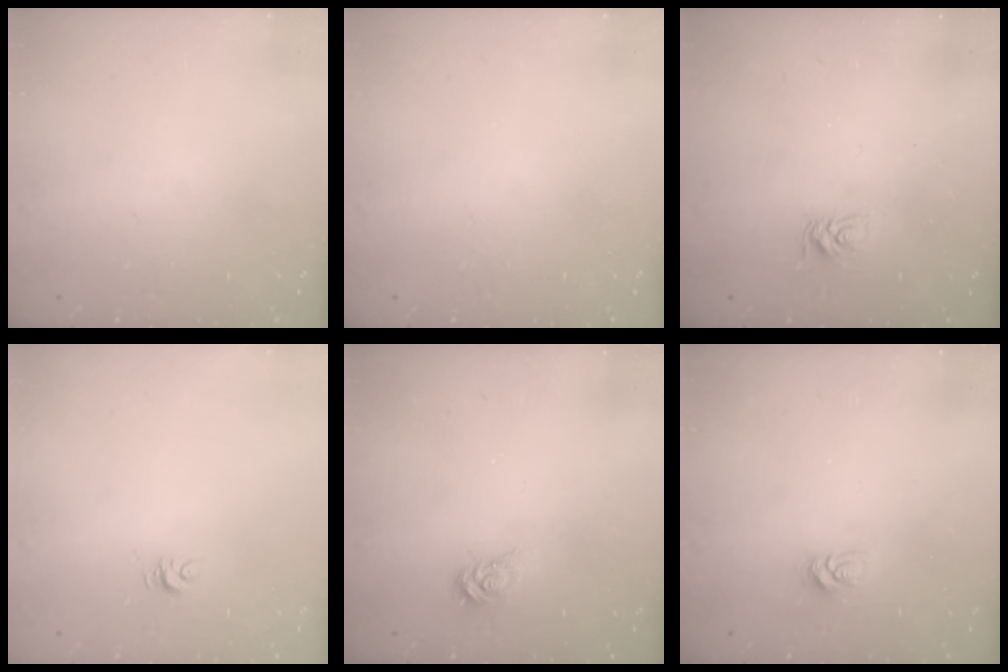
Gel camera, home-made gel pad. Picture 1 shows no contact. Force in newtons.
{"total": 0.0}
{"total": 3.4, "press": 3.4, "slide": 0.5}
{"total": 3.5, "press": 3.5, "slide": 0.3}
{"total": 3.4, "press": 3.4, "slide": 0.3}
{"total": 3.2, "press": 3.2, "slide": 0.5}